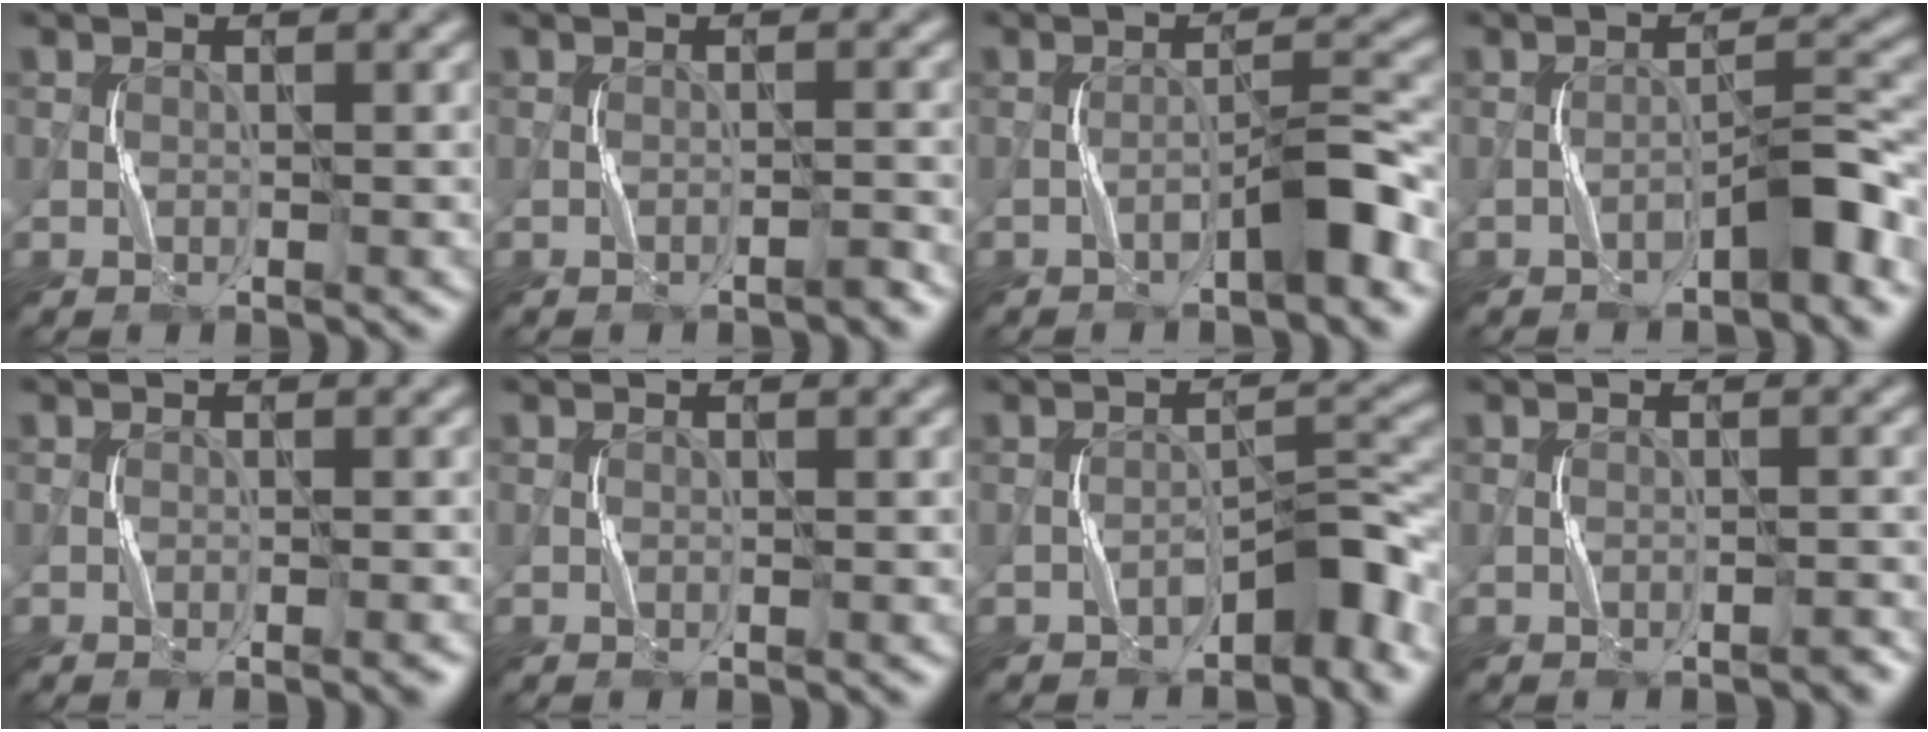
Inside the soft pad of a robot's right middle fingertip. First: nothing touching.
{"total": 0.8, "force": [-0.7, 0.0, 0.3], "torque": [-0.007, 0.005, -0.012]}
{"total": 3.2, "force": [-2.1, 0.2, 2.5], "torque": [-0.044, 0.020, -0.036]}
{"total": 3.1, "force": [-2.2, 0.4, 2.2], "torque": [-0.035, 0.021, -0.038]}
{"total": 0.7, "force": [-0.4, -0.1, 0.5], "torque": [-0.008, 0.000, -0.005]}
{"total": 0.0}
{"total": 3.9, "force": [-2.5, 1.6, 2.5], "torque": [-0.029, 0.018, -0.042]}
{"total": 0.8, "force": [-0.6, 0.3, 0.4], "torque": [-0.007, 0.002, -0.008]}